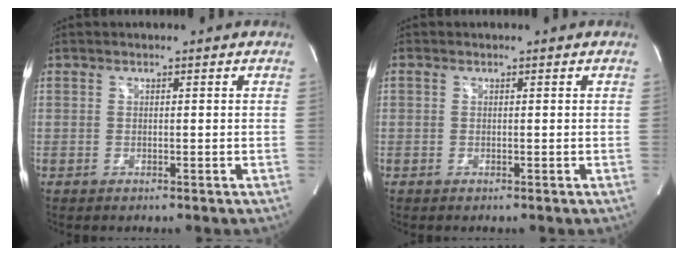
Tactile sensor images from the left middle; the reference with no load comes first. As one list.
[{"total": 1.9, "force": [-0.8, -0.9, -1.5], "torque": [0.037, -0.008, -0.016]}]